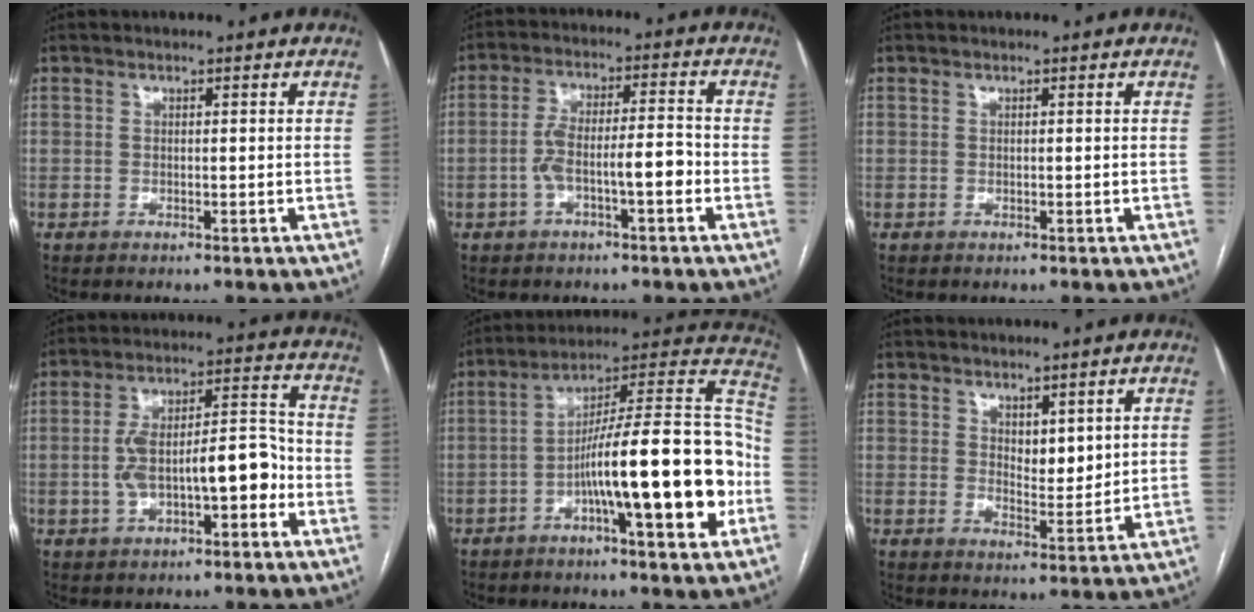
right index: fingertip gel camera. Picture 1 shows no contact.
{"total": 7.2, "force": [-2.5, 1.4, 6.6], "torque": [-0.124, 0.026, -0.040]}
{"total": 0.0}
{"total": 11.4, "force": [-2.8, 3.9, 10.4], "torque": [-0.179, 0.038, -0.039]}
{"total": 21.2, "force": [-5.8, 2.3, 20.2], "torque": [-0.271, 0.024, -0.088]}
{"total": 4.0, "force": [2.2, 1.8, 2.8], "torque": [-0.045, -0.010, 0.043]}